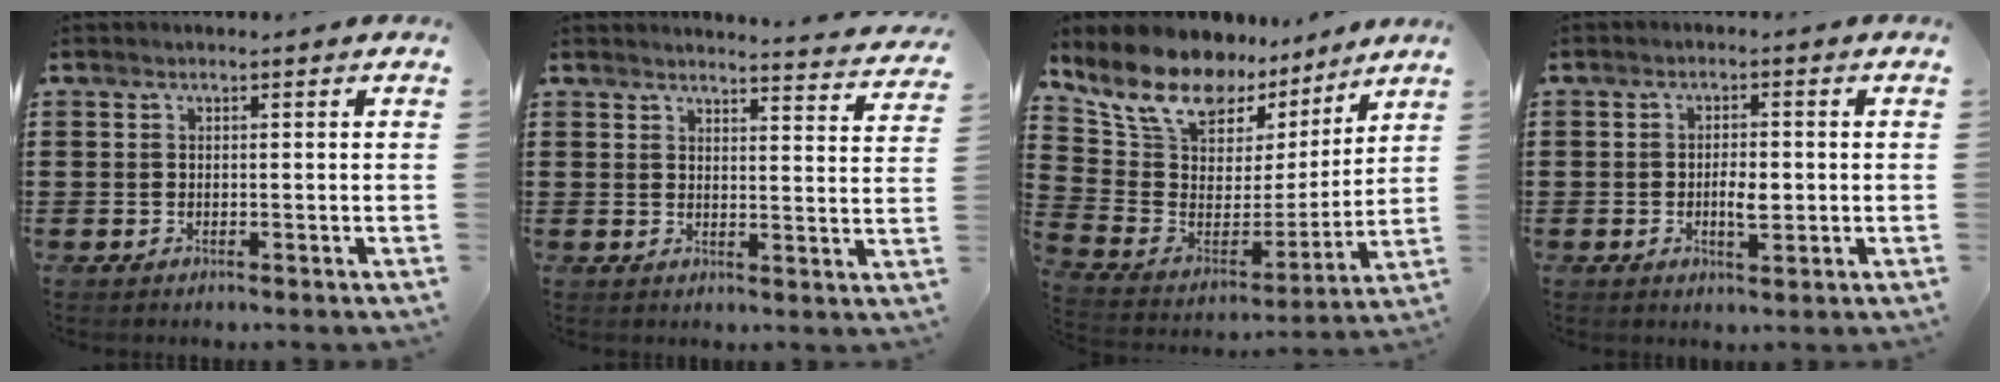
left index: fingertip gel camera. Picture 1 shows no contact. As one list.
[{"total": 3.1, "force": [3.1, -0.5, 0.4], "torque": [-0.014, -0.026, 0.051]}, {"total": 11.8, "force": [10.0, 5.2, 3.5], "torque": [-0.122, -0.066, 0.178]}, {"total": 3.4, "force": [-0.3, 1.3, 3.1], "torque": [-0.049, 0.001, -0.008]}]